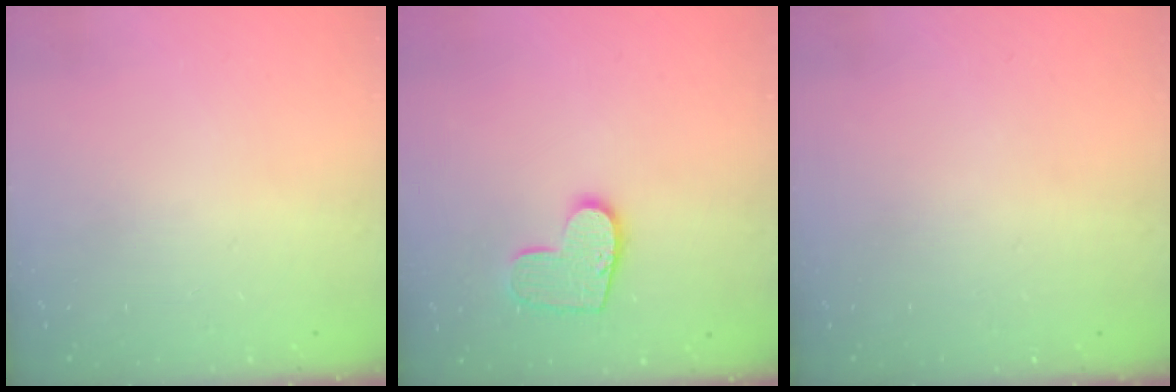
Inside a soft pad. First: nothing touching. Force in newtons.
{"total": 10.2, "press": 10.2, "slide": 0.2}
{"total": 0.0}